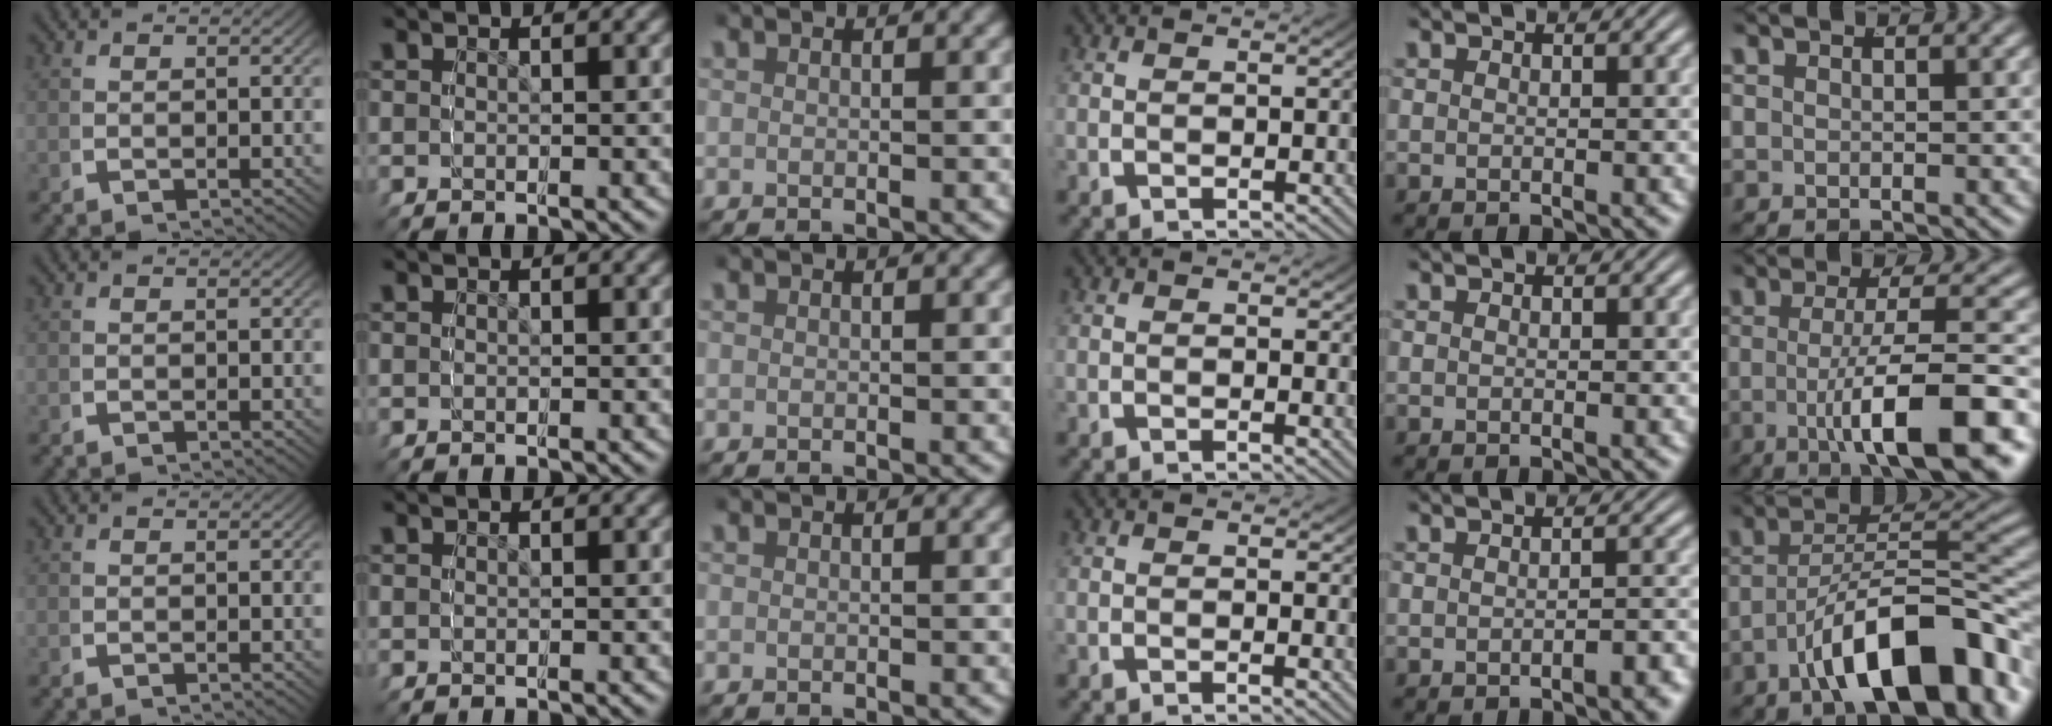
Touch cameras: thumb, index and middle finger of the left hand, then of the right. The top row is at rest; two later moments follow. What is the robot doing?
{"motion": "grasp_and_lifting", "object": "bottle"}